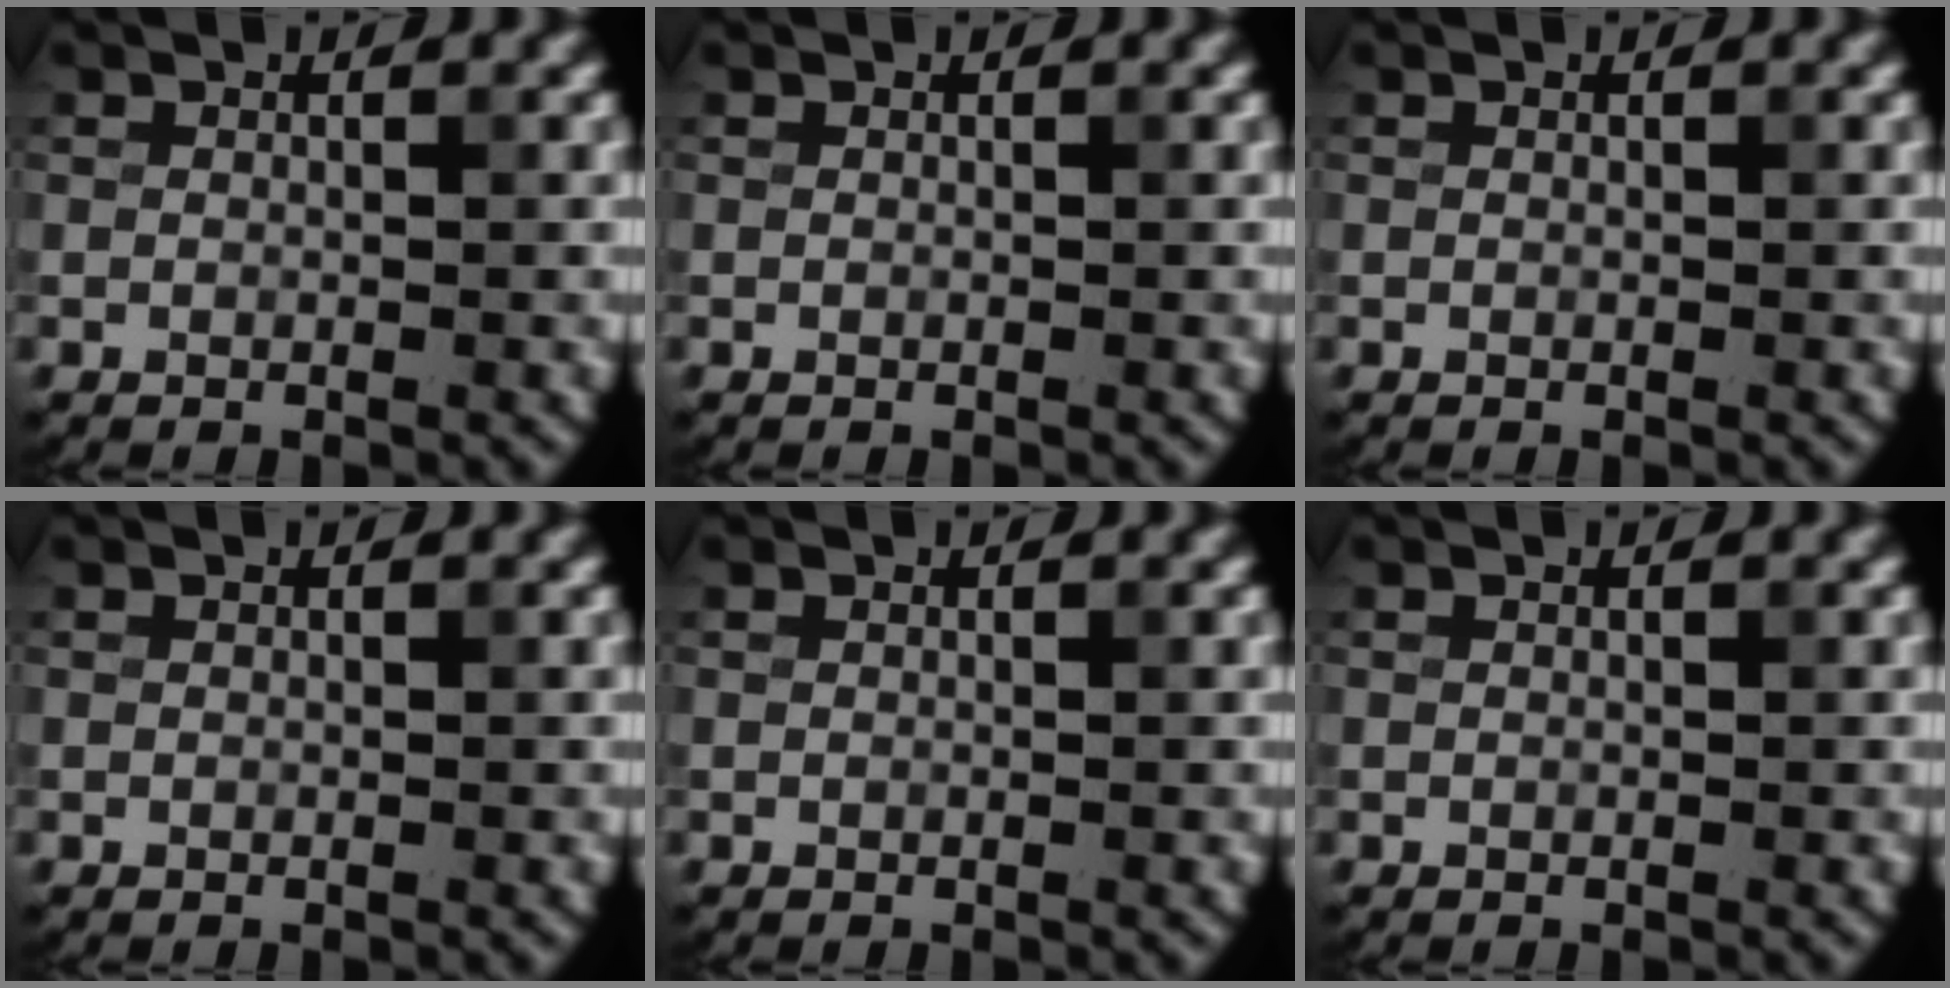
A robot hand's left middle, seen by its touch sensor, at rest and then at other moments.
{"total": 0.0}
{"total": 0.0}
{"total": 0.0}
{"total": 0.0}
{"total": 0.0}